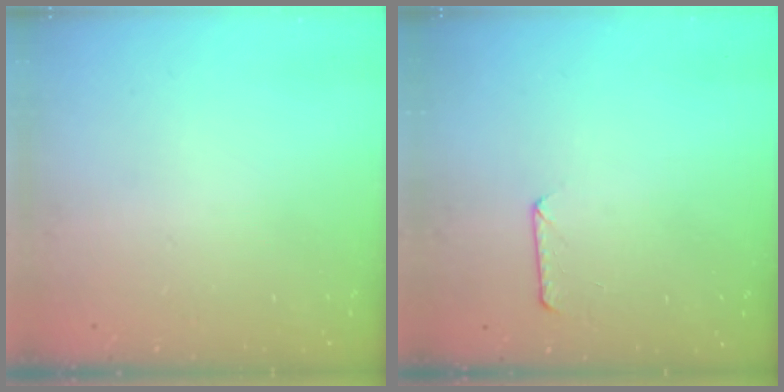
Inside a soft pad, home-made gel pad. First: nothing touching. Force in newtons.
{"total": 6.1, "press": 6.1, "slide": 0.5}